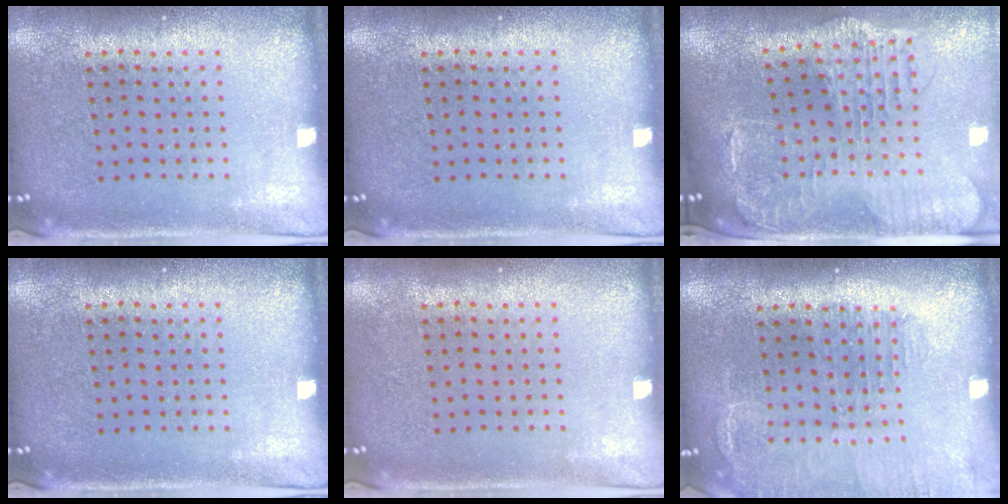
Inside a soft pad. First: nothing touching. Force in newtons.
{"total": 0.0}
{"total": 2.2, "press": 2.0, "slide": 1.0}
{"total": 0.0}
{"total": 0.0}
{"total": 1.5, "press": 1.4, "slide": 0.2}